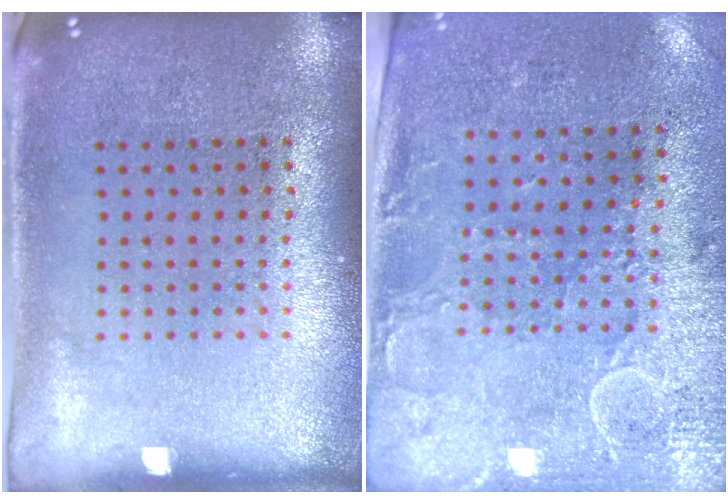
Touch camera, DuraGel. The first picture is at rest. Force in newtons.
{"total": 2.9, "press": 2.4, "slide": 1.7}